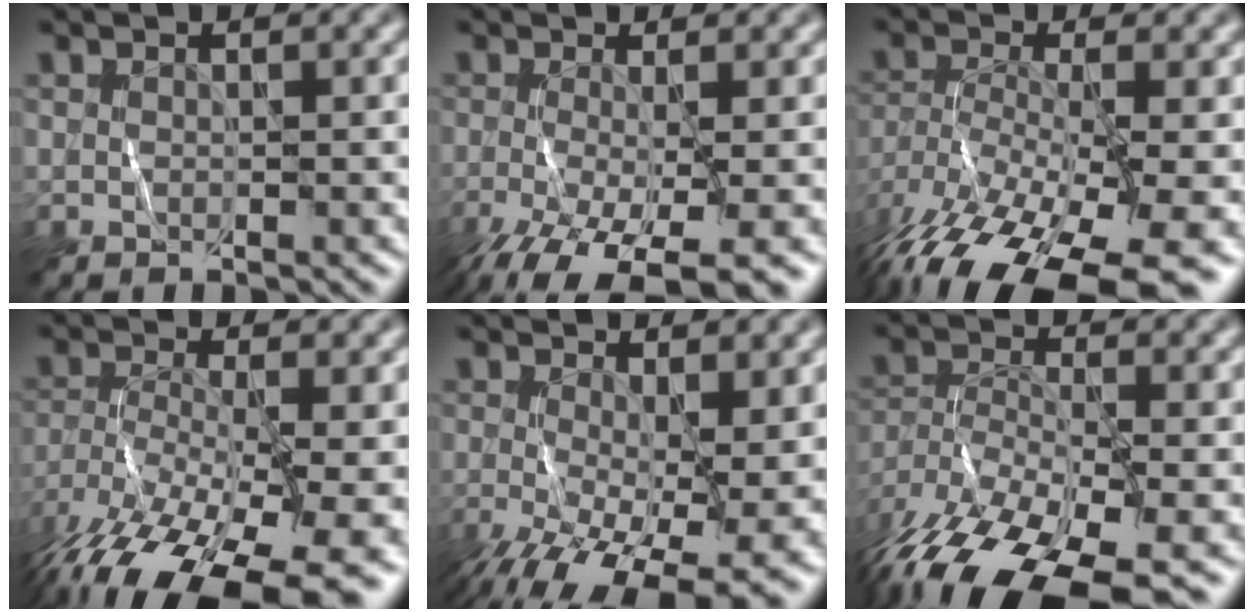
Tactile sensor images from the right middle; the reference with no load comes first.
{"total": 8.9, "force": [-4.6, 2.9, 7.0], "torque": [-0.140, -0.037, -0.070]}
{"total": 15.9, "force": [-10.1, 5.8, 10.9], "torque": [-0.223, -0.047, -0.142]}
{"total": 15.2, "force": [-9.7, 5.3, 10.5], "torque": [-0.206, -0.039, -0.138]}
{"total": 12.5, "force": [-4.1, 5.6, 10.4], "torque": [-0.191, -0.042, -0.054]}
{"total": 13.5, "force": [-9.5, 4.4, 8.5], "torque": [-0.183, -0.030, -0.155]}